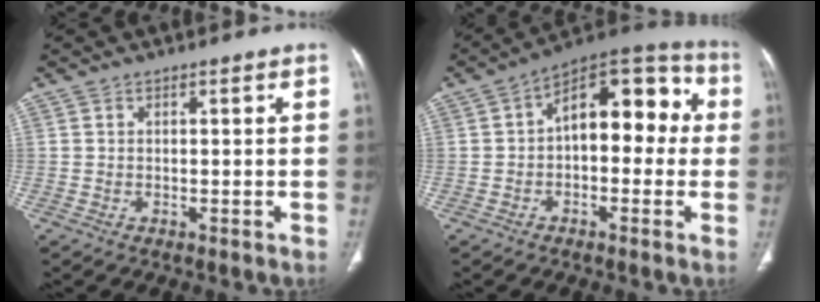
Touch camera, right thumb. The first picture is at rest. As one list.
[{"total": 15.3, "force": [1.1, 8.7, 12.5], "torque": [-0.130, 0.050, 0.002]}]